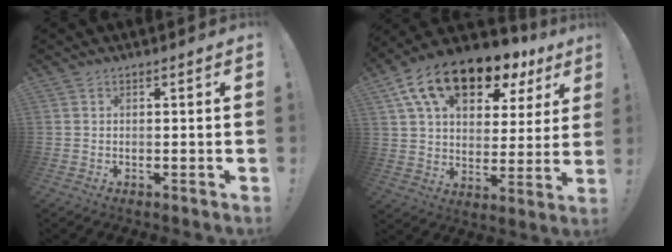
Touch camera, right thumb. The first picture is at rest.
{"total": 18.3, "force": [11.7, 9.1, 10.7], "torque": [-0.179, -0.067, 0.208]}